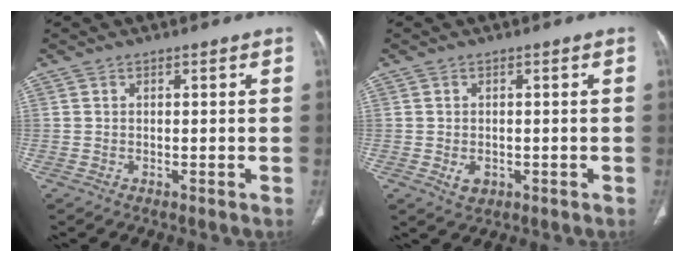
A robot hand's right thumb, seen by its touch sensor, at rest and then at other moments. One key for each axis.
{"total": 2.8, "fx": -0.7, "fy": 2.0, "fz": 1.7, "tx": -0.021, "ty": 0.001, "tz": -0.002}